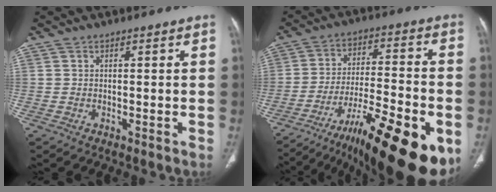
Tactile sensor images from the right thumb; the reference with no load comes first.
{"total": 22.9, "force": [-11.5, 6.3, 18.8], "torque": [-0.248, 0.043, -0.170]}